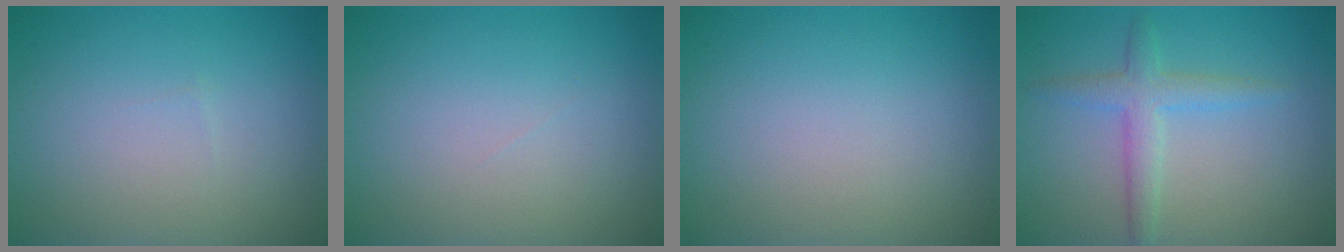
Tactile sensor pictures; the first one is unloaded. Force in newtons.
{"total": 0.0}
{"total": 0.0}
{"total": 2.7, "press": 2.7, "slide": 0.1}